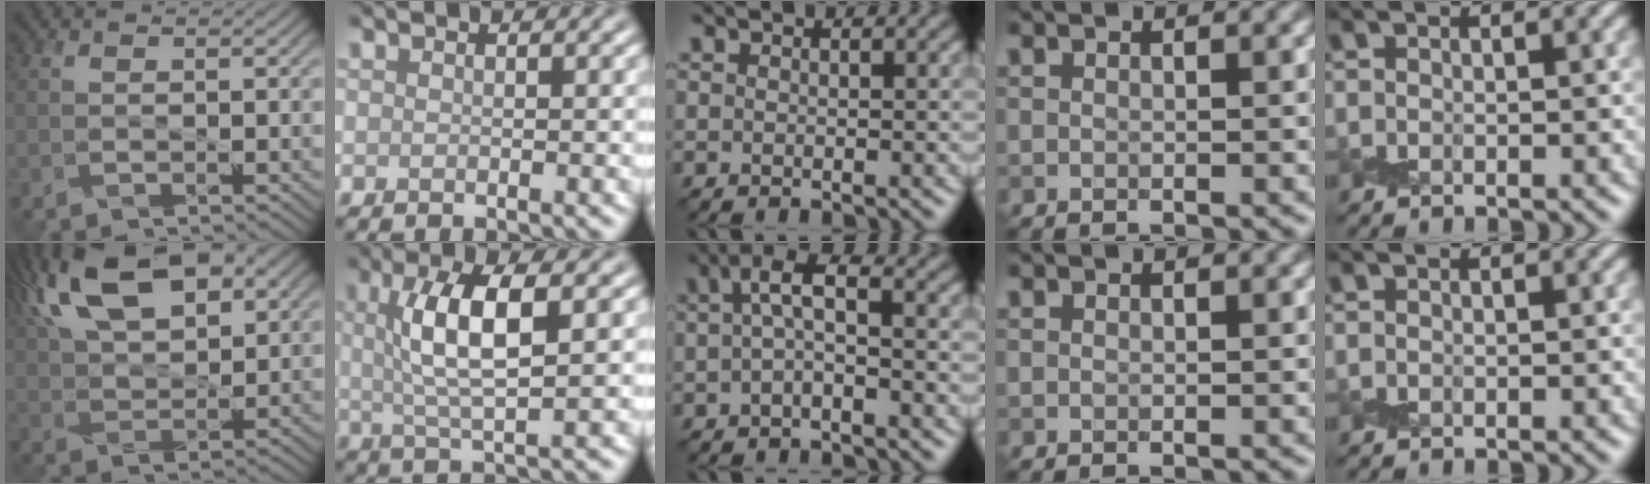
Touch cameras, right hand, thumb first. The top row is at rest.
{"thumb": {"total": 16.2, "force": [8.0, 7.8, 11.7], "torque": [-0.255, 0.027, 0.135]}, "index": {"total": 6.3, "force": [1.4, 1.8, 5.9], "torque": [-0.111, 0.007, 0.026]}, "middle": {"total": 2.7, "force": [0.1, 0.8, 2.5], "torque": [-0.050, 0.008, -0.005]}}